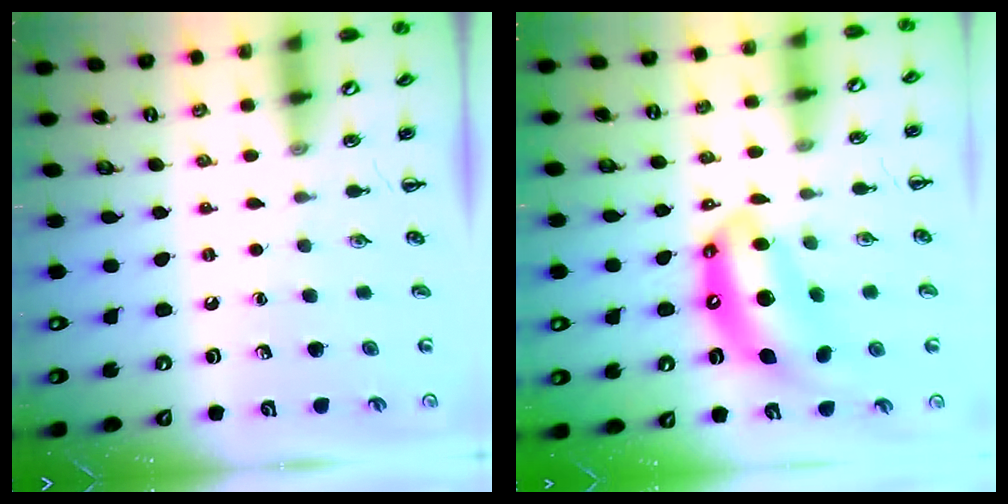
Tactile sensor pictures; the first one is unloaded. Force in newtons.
{"total": 12.8, "press": 12.4, "slide": 3.2}